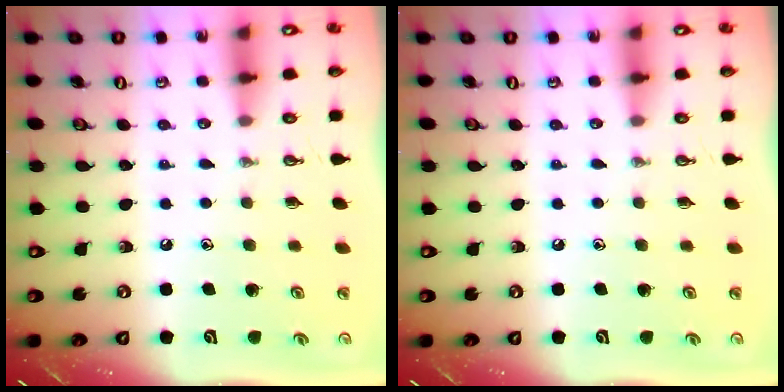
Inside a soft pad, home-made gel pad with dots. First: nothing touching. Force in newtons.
{"total": 0.0}